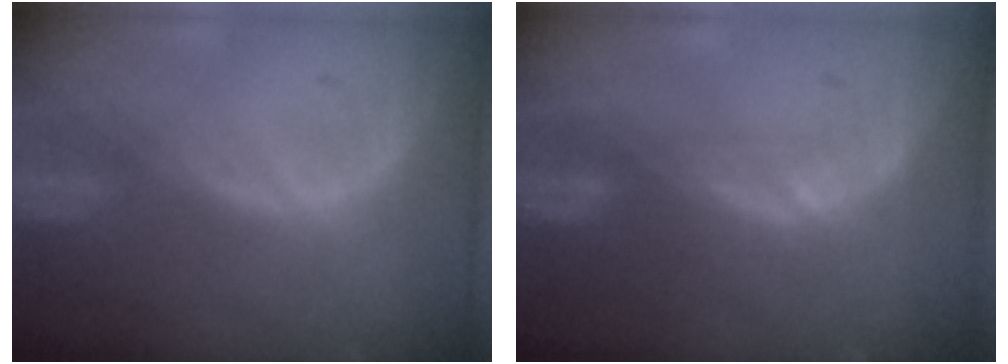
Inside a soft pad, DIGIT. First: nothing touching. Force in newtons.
{"total": 2.8, "press": 2.1, "slide": 1.7}